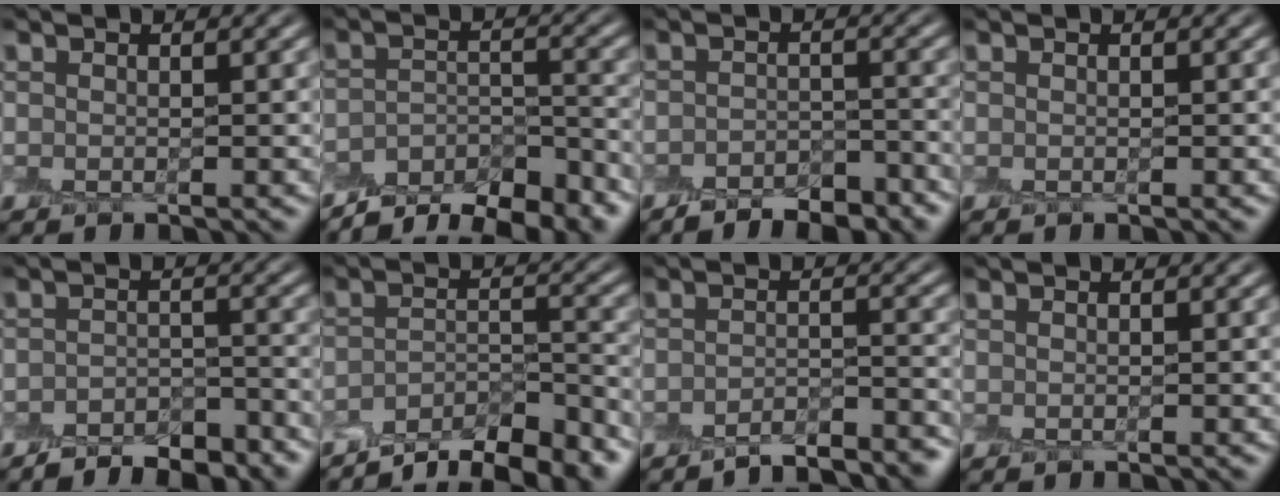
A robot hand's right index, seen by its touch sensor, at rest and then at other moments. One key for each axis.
{"total": 7.9, "fx": -6.9, "fy": 2.5, "fz": 3.0, "tx": -0.037, "ty": -0.001, "tz": -0.107}
{"total": 4.3, "fx": -3.6, "fy": 1.5, "fz": 1.7, "tx": -0.019, "ty": 0.001, "tz": -0.054}
{"total": 0.0}
{"total": 4.9, "fx": -4.3, "fy": 1.5, "fz": 1.7, "tx": -0.022, "ty": 0.000, "tz": -0.063}
{"total": 7.4, "fx": -6.4, "fy": 1.9, "fz": 3.3, "tx": -0.046, "ty": 0.002, "tz": -0.101}
{"total": 4.1, "fx": -3.6, "fy": 0.9, "fz": 1.6, "tx": -0.018, "ty": 0.006, "tz": -0.055}
{"total": 0.0}